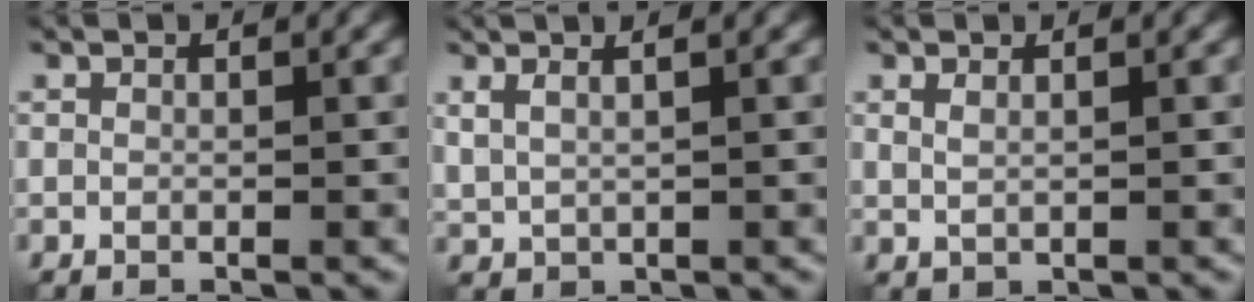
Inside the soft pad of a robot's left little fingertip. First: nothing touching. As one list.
[{"total": 2.3, "force": [1.5, 0.7, 1.6], "torque": [-0.025, 0.003, 0.021]}, {"total": 0.8, "force": [0.4, 0.2, 0.7], "torque": [-0.017, -0.005, 0.010]}]